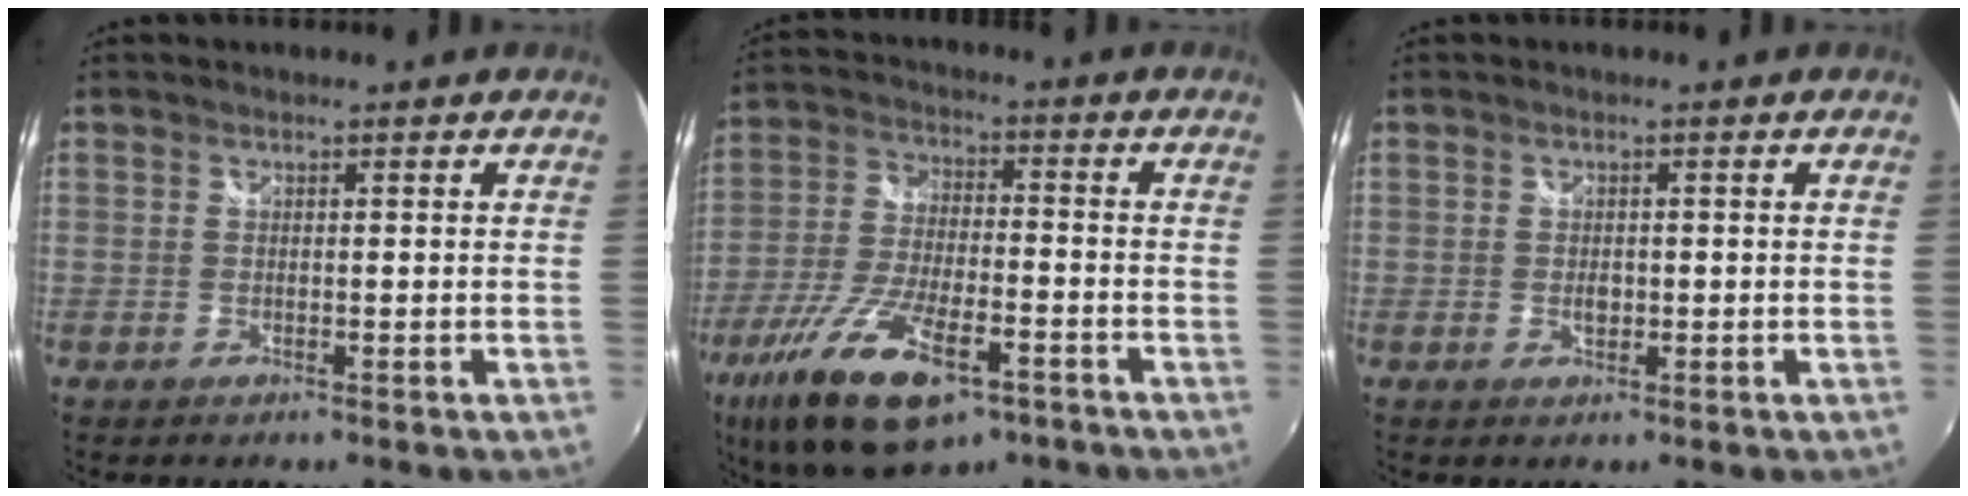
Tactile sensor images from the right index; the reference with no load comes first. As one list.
[{"total": 18.8, "force": [-10.7, 7.3, 13.7], "torque": [-0.284, -0.047, -0.190]}, {"total": 1.7, "force": [-0.4, 1.2, 1.1], "torque": [-0.019, -0.001, -0.006]}]